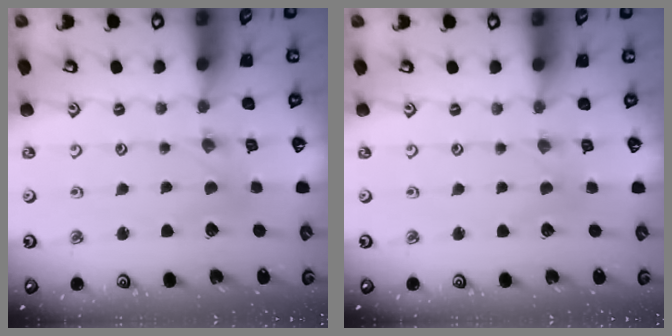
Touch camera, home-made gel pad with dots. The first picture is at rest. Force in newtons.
{"total": 1.0, "press": 0.9, "slide": 0.2}